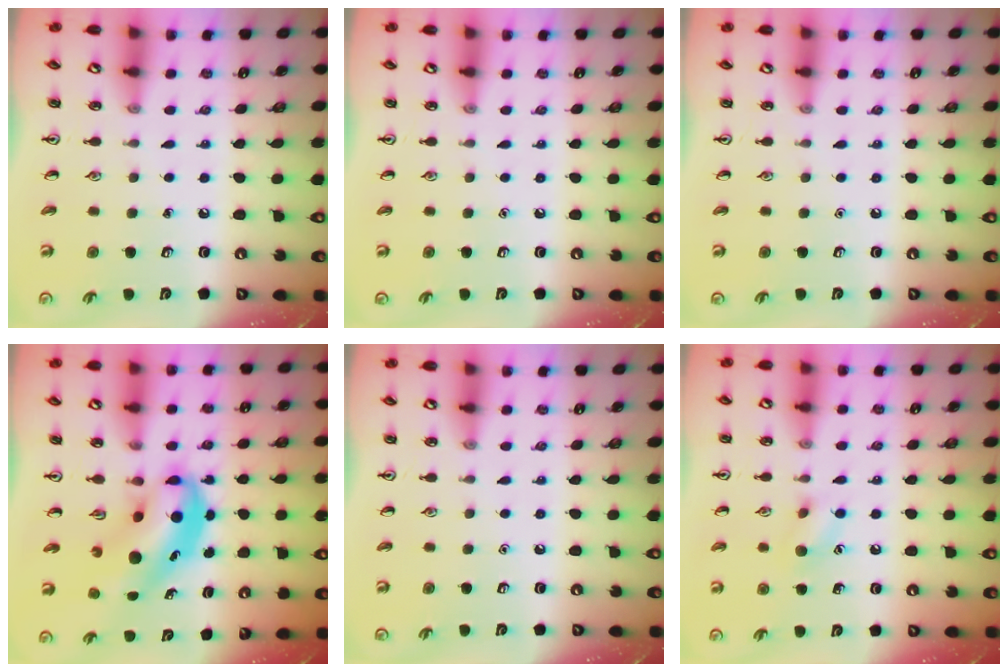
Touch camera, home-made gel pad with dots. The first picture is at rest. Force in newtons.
{"total": 0.0}
{"total": 0.0}
{"total": 7.6, "press": 7.3, "slide": 2.0}
{"total": 0.0}
{"total": 7.4, "press": 7.2, "slide": 1.5}